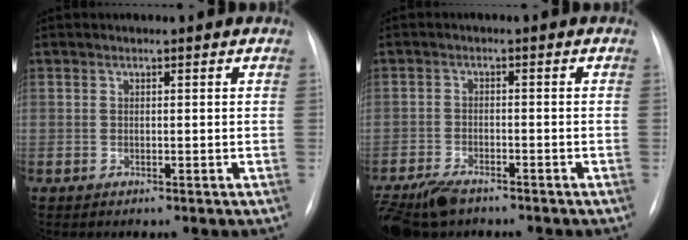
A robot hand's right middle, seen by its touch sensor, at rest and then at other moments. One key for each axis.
{"total": 7.4, "fx": -5.9, "fy": 2.8, "fz": 3.6, "tx": -0.068, "ty": -0.013, "tz": -0.102}